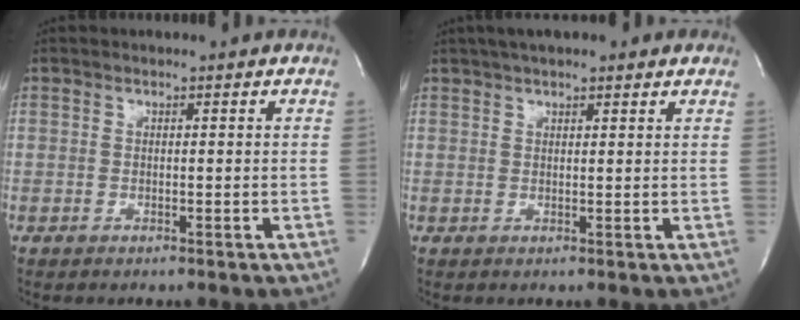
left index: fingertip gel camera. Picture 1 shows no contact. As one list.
[{"total": 7.8, "force": [6.0, 1.8, 4.7], "torque": [-0.073, 0.031, 0.086]}]